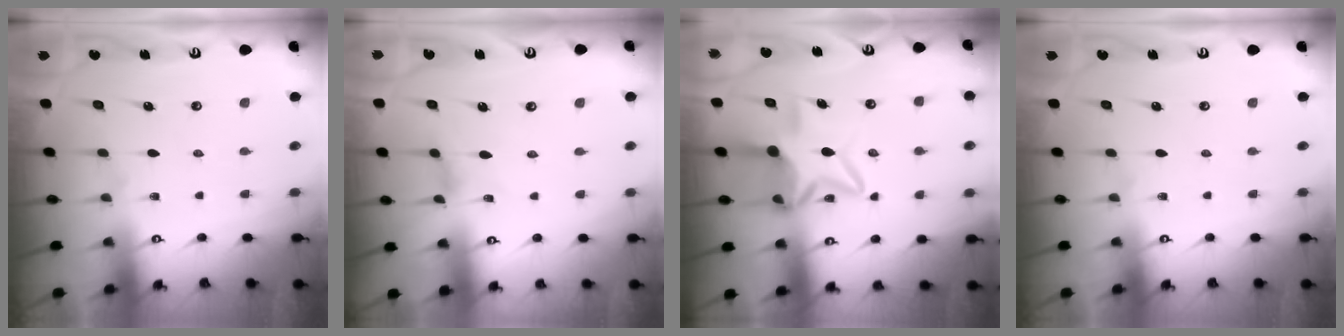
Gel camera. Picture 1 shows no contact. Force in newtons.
{"total": 0.7, "press": 0.6, "slide": 0.3}
{"total": 10.2, "press": 10.1, "slide": 1.3}
{"total": 0.0}